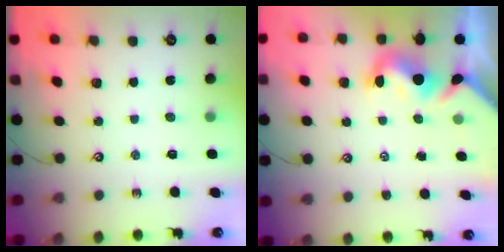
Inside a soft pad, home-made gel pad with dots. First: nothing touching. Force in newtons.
{"total": 3.3, "press": 3.1, "slide": 0.9}